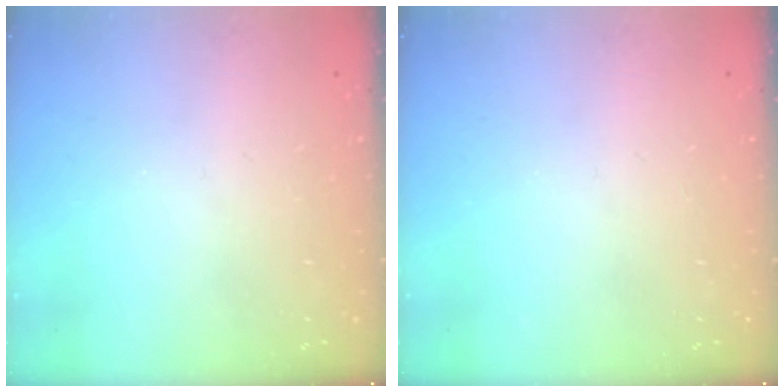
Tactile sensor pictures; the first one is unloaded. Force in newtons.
{"total": 0.0}